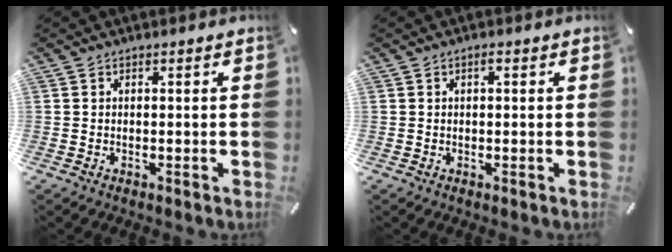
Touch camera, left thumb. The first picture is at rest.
{"total": 1.1, "force": [0.3, 0.5, 0.9], "torque": [-0.018, 0.005, 0.003]}